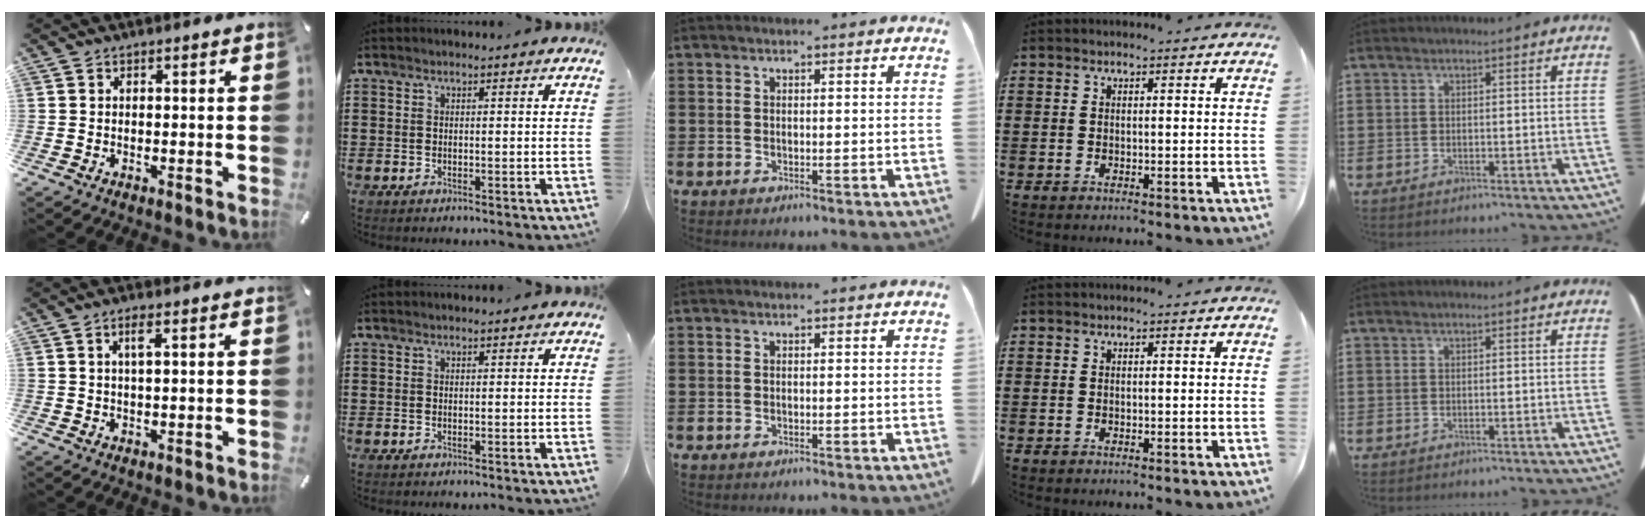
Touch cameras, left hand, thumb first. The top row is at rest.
{"thumb": {"total": 3.1, "force": [1.2, 0.7, 2.8], "torque": [-0.059, 0.005, 0.017]}}